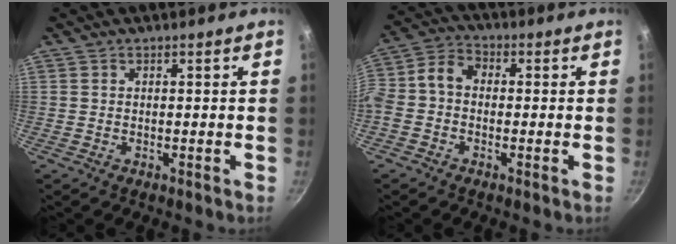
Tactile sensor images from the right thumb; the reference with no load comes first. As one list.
[{"total": 7.3, "force": [-1.0, 5.3, 4.9], "torque": [-0.100, 0.034, -0.040]}]